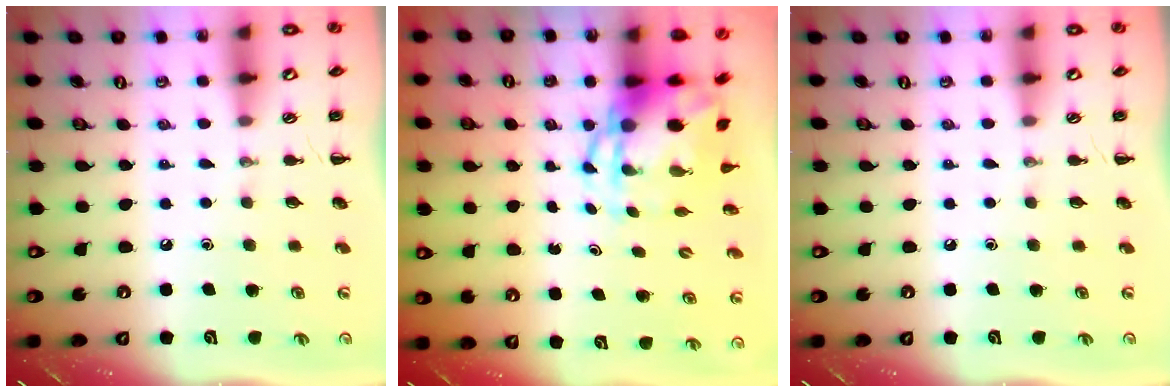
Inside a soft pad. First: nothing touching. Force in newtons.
{"total": 7.6, "press": 7.4, "slide": 1.3}
{"total": 0.0}